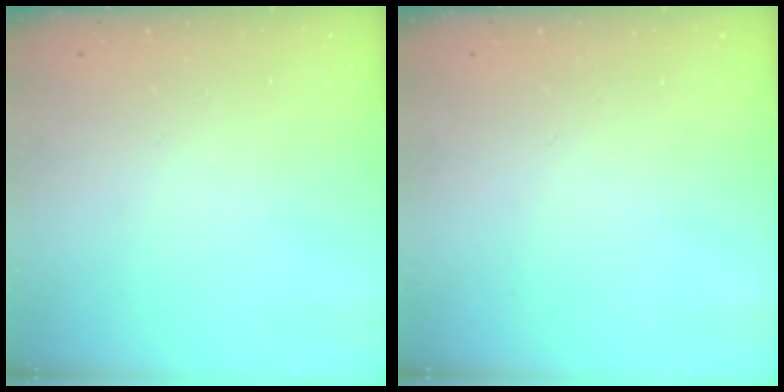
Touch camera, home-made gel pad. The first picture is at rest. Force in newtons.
{"total": 0.0}